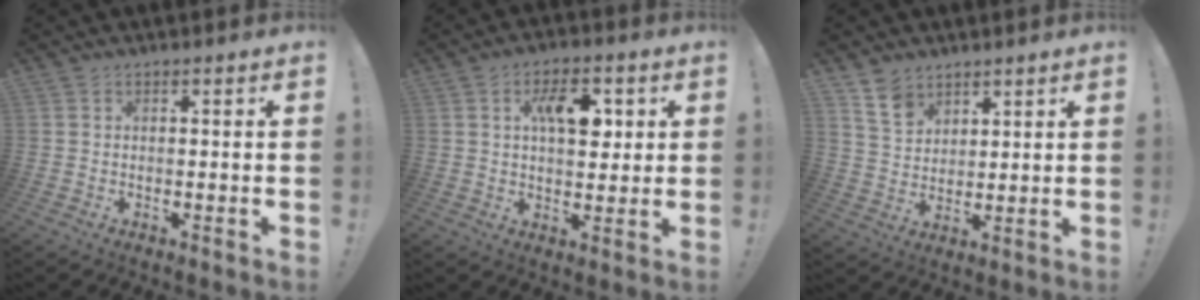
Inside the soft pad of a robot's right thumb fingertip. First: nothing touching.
{"total": 11.3, "force": [3.4, 6.1, 8.8], "torque": [-0.128, 0.006, 0.059]}
{"total": 8.2, "force": [6.0, 5.0, 2.5], "torque": [-0.047, -0.034, 0.119]}